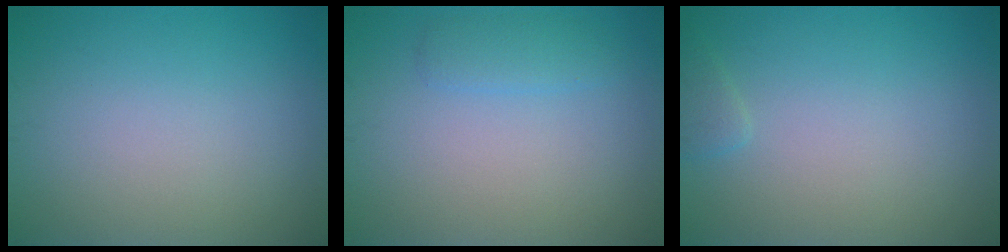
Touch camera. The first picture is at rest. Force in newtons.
{"total": 1.5, "press": 1.5, "slide": 0.1}
{"total": 0.9, "press": 0.9, "slide": 0.1}